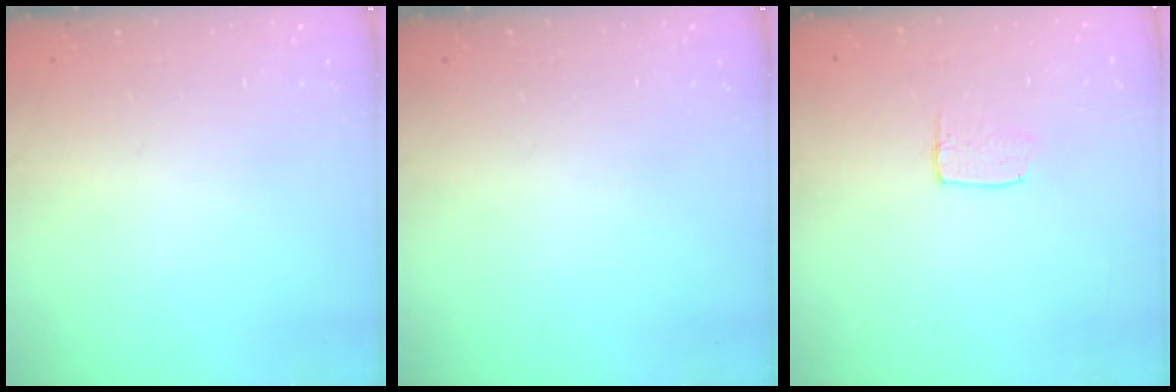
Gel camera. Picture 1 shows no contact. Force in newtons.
{"total": 0.0}
{"total": 3.6, "press": 3.6, "slide": 0.3}